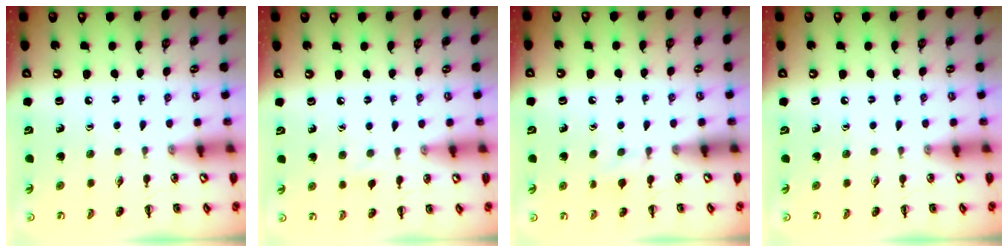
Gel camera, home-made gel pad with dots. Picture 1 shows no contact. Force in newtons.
{"total": 3.7, "press": 3.4, "slide": 1.4}
{"total": 6.6, "press": 6.2, "slide": 2.3}
{"total": 0.0}